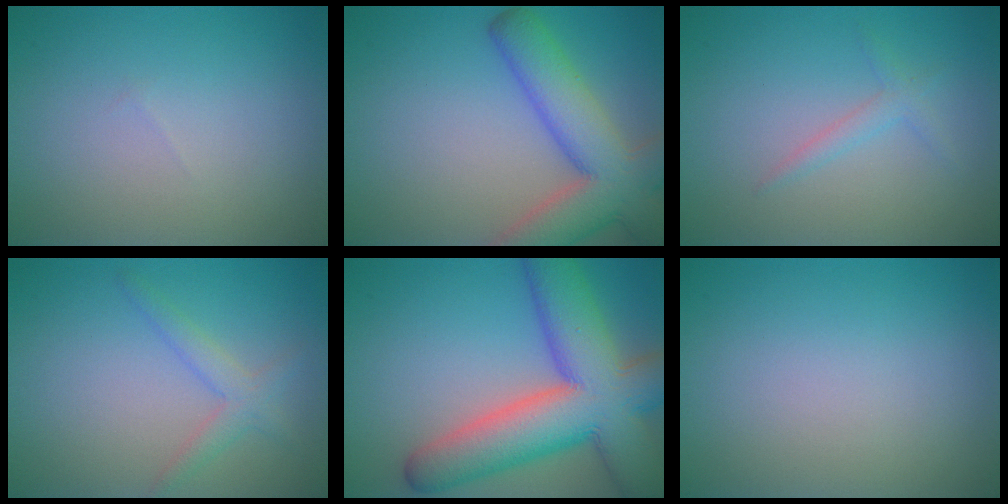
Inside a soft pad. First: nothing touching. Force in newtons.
{"total": 8.2, "press": 8.2, "slide": 0.5}
{"total": 1.3, "press": 1.3, "slide": 0.1}
{"total": 2.1, "press": 2.1, "slide": 0.1}
{"total": 12.8, "press": 12.8, "slide": 0.6}
{"total": 0.0}